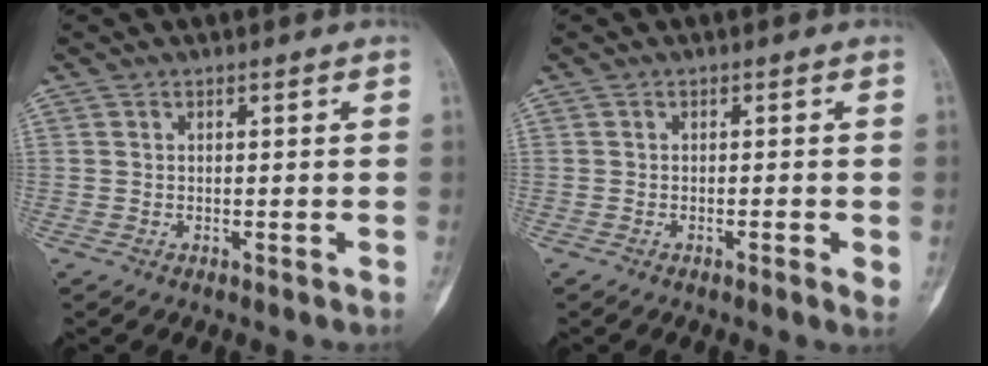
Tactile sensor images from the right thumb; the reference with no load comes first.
{"total": 2.2, "force": [-0.6, 0.4, 2.1], "torque": [-0.035, -0.003, -0.010]}